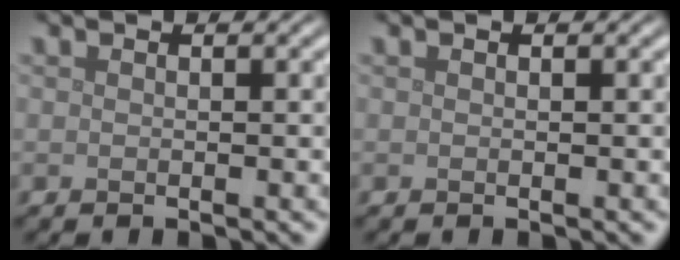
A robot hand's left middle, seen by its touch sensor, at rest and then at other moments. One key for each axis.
{"total": 0.0}